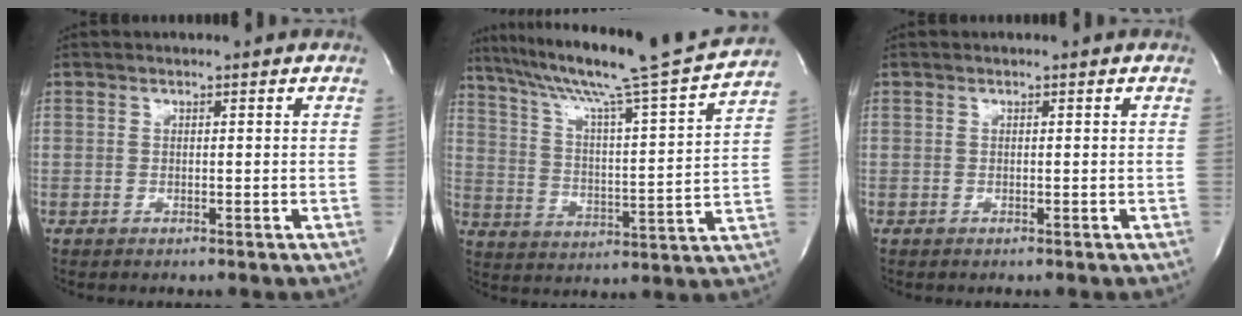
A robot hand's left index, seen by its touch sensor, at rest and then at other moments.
{"total": 21.6, "force": [18.6, -1.7, 10.7], "torque": [-0.185, -0.026, 0.275]}
{"total": 0.0}